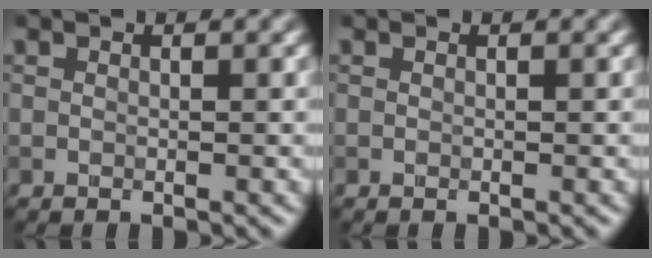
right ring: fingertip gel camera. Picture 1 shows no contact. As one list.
[{"total": 0.0}]